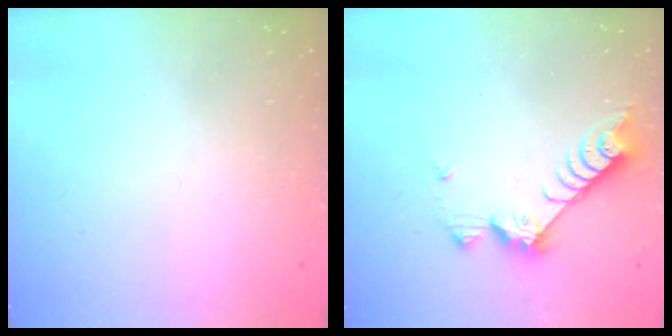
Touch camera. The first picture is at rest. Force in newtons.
{"total": 7.6, "press": 7.6, "slide": 0.6}